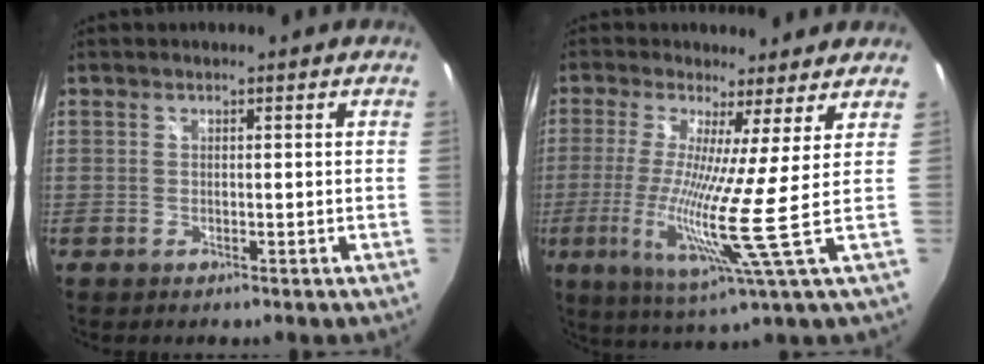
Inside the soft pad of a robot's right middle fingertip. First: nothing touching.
{"total": 10.7, "force": [-0.3, -2.2, 10.5], "torque": [-0.198, -0.031, -0.015]}